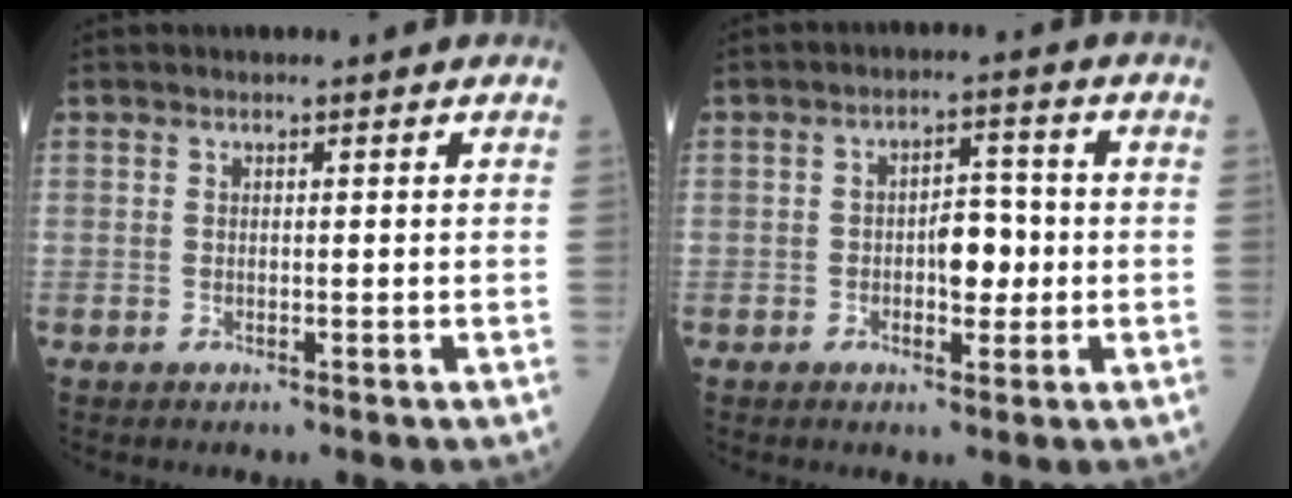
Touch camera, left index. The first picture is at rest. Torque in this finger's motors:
{"motor_torque": [0.75, -0.37, 0.11, 0.07]}